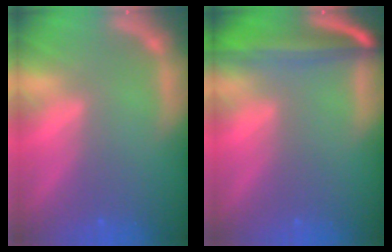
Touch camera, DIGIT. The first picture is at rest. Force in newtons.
{"total": 9.0}